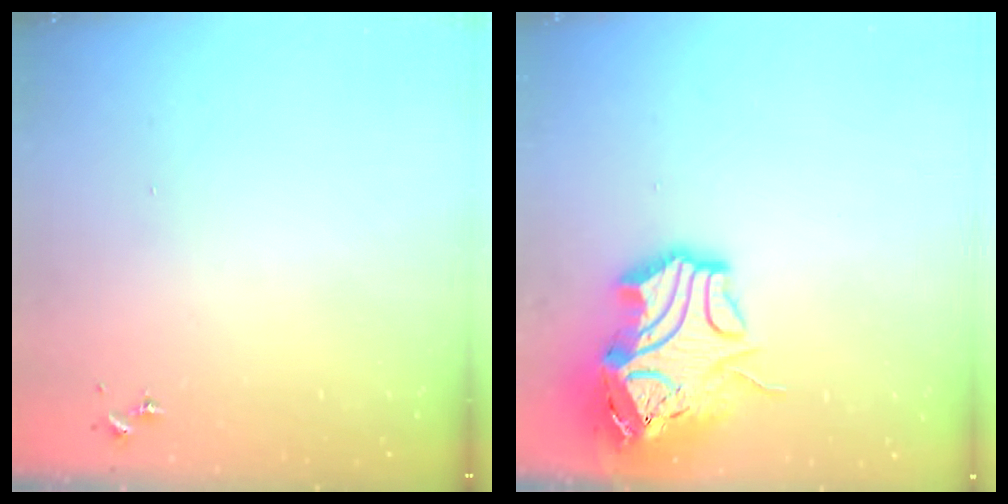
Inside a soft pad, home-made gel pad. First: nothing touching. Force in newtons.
{"total": 18.6, "press": 18.4, "slide": 2.7}